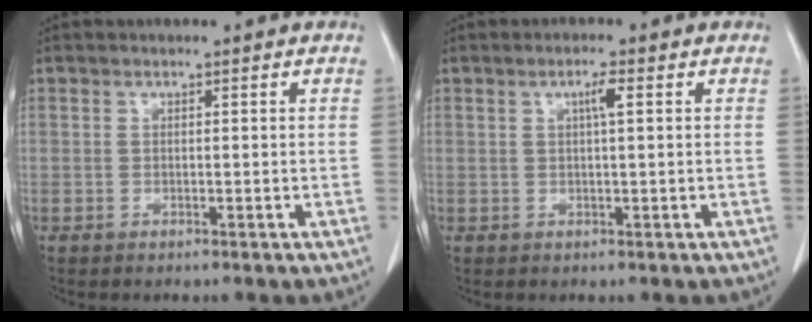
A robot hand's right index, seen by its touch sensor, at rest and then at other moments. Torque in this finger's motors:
{"motor_torque": [0.44, 0.01, 0.24, 0.06]}